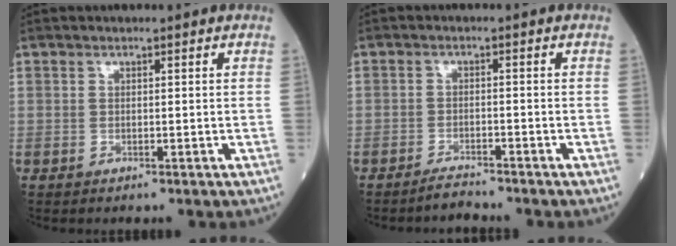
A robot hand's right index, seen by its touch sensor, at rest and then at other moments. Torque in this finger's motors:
{"motor_torque": [-0.21, -0.20, -0.03, 0.00]}